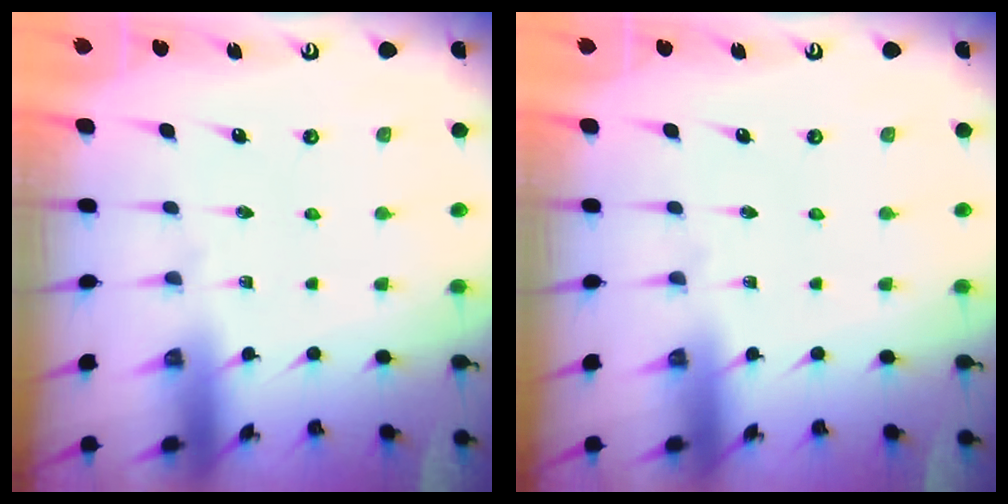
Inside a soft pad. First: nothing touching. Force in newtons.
{"total": 0.0}